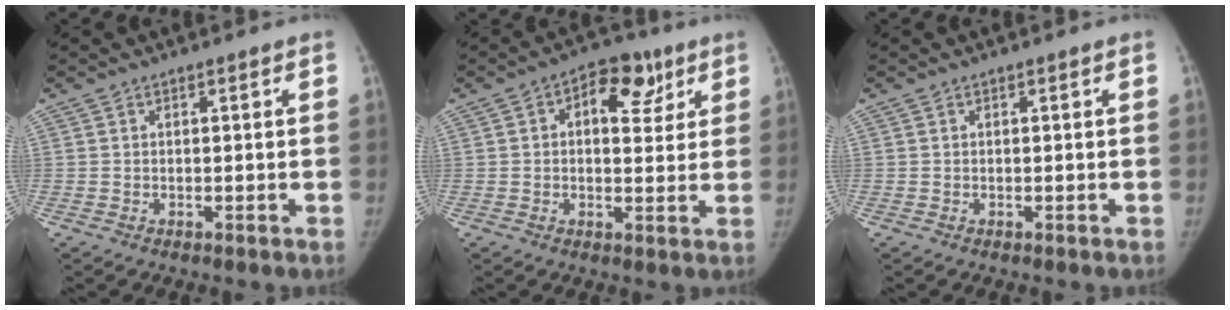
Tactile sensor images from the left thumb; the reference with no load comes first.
{"total": 9.4, "force": [3.7, 5.7, 6.4], "torque": [-0.051, 0.002, 0.046]}
{"total": 0.0}